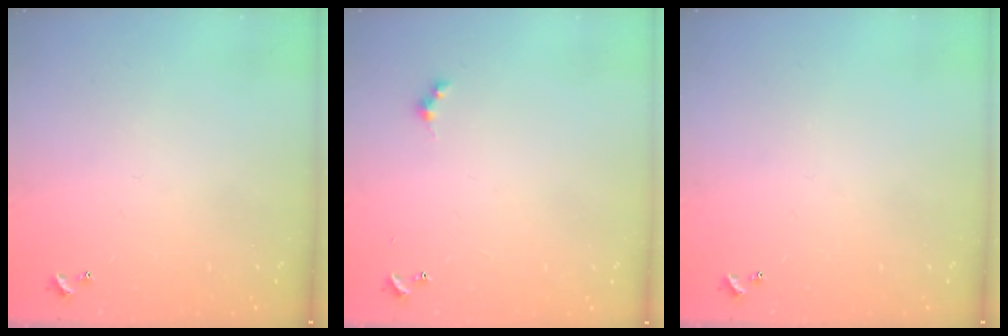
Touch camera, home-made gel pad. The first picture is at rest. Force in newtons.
{"total": 2.6, "press": 2.6, "slide": 0.5}
{"total": 0.0}